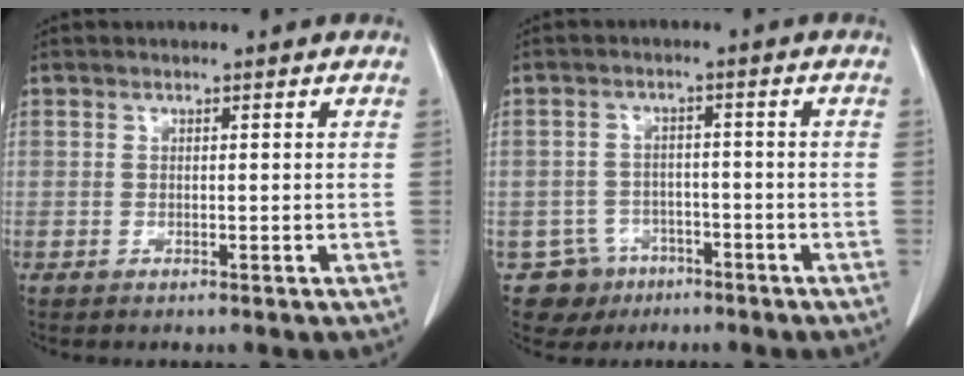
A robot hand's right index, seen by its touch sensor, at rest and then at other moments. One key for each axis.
{"total": 5.5, "fx": -3.3, "fy": 4.5, "fz": -0.1, "tx": 0.005, "ty": 0.010, "tz": -0.047}